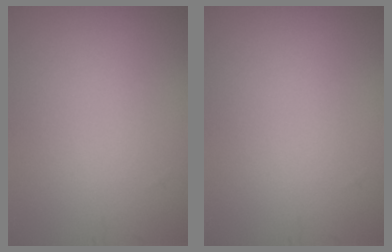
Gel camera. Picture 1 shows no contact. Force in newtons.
{"total": 0.0}